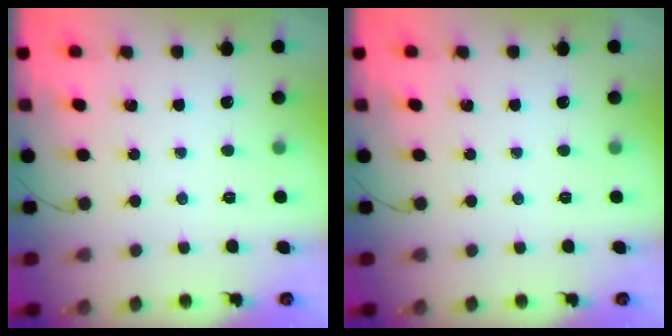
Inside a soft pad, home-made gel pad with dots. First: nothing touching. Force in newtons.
{"total": 0.0}